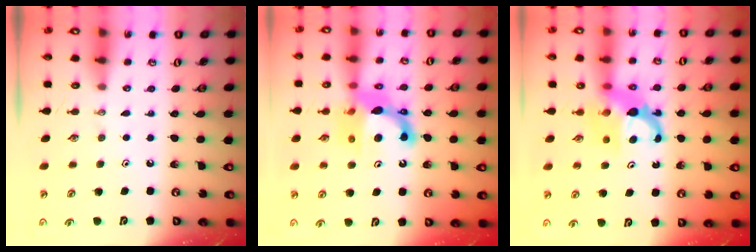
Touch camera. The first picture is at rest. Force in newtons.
{"total": 12.5, "press": 12.4, "slide": 1.9}
{"total": 7.1, "press": 7.1, "slide": 0.5}